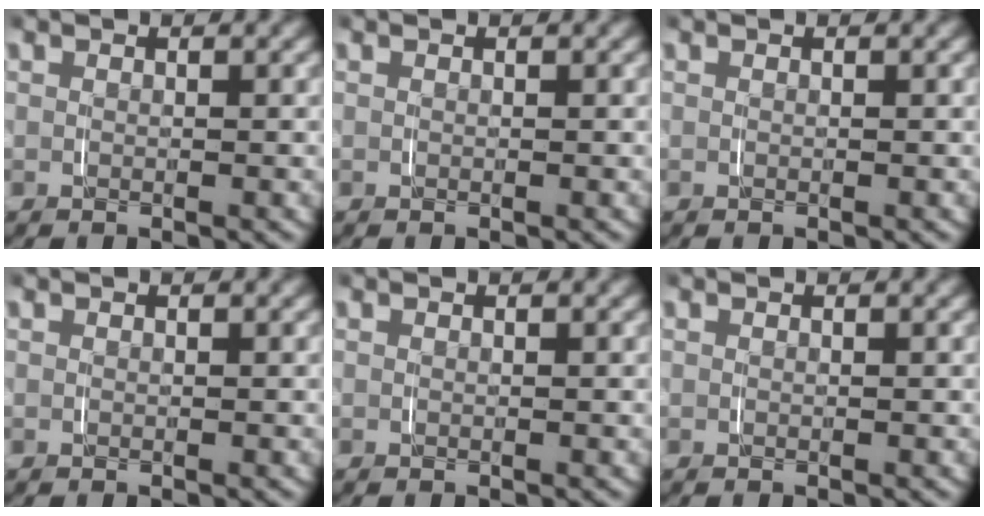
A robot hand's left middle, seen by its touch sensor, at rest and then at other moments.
{"total": 0.0}
{"total": 0.0}
{"total": 0.0}
{"total": 0.0}
{"total": 0.0}